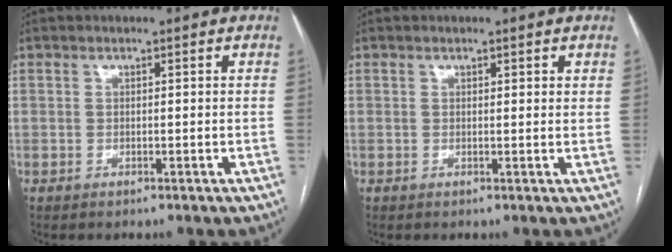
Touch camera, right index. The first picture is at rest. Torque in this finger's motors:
{"motor_torque": [-0.15, -0.02, -0.04, -0.01]}